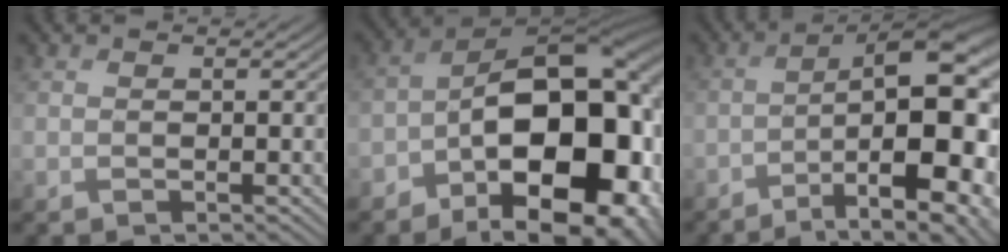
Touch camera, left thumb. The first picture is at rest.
{"total": 19.7, "force": [-5.9, 11.5, 14.9], "torque": [-0.198, -0.018, -0.088]}
{"total": 17.2, "force": [-6.3, 5.9, 14.9], "torque": [-0.198, -0.005, -0.083]}